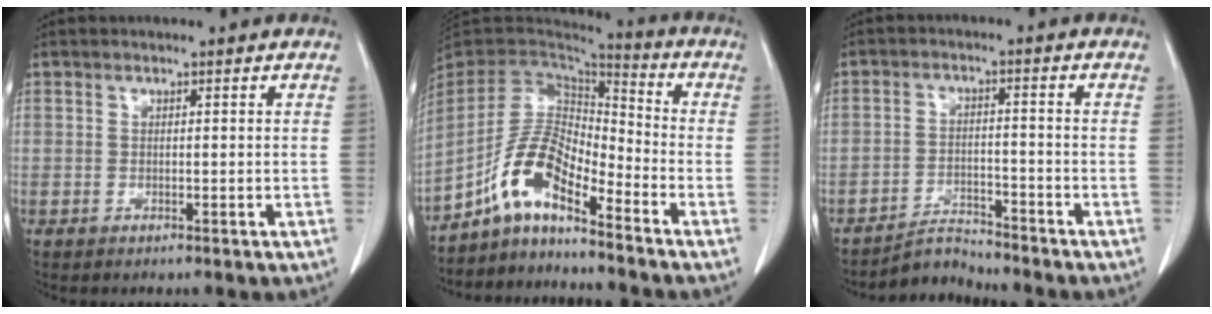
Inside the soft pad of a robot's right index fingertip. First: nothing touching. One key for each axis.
{"total": 10.4, "fx": -6.8, "fy": 2.9, "fz": 7.3, "tx": -0.159, "ty": 0.026, "tz": -0.131}
{"total": 4.1, "fx": -4.0, "fy": 0.0, "fz": -0.8, "tx": 0.012, "ty": -0.005, "tz": -0.067}